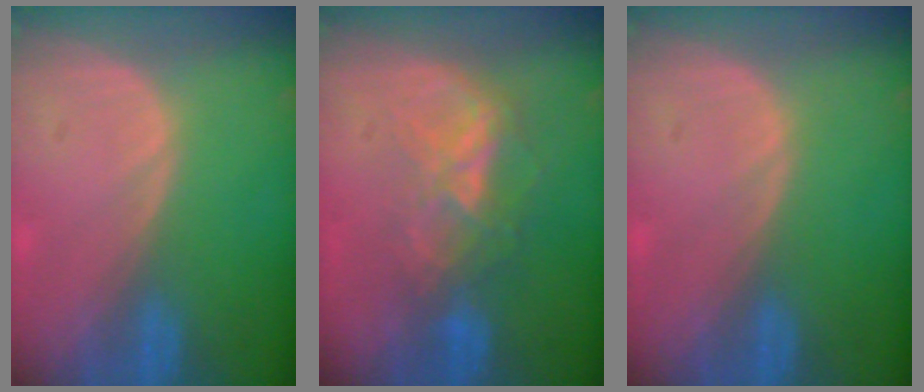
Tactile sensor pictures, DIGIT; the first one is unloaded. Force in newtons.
{"total": 6.4, "press": 5.9, "slide": 2.5}
{"total": 0.0}